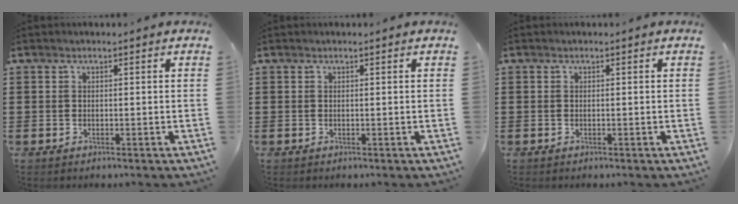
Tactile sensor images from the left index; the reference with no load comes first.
{"total": 0.0}
{"total": 0.0}